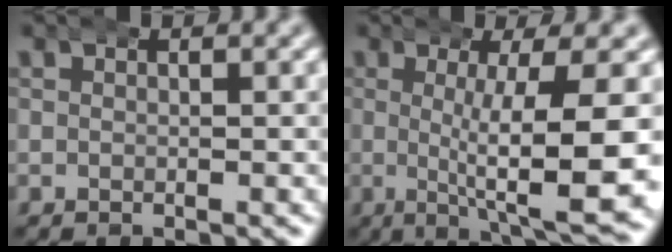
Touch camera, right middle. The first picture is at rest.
{"total": 8.6, "force": [-1.7, 1.2, 8.3], "torque": [-0.115, -0.004, -0.019]}